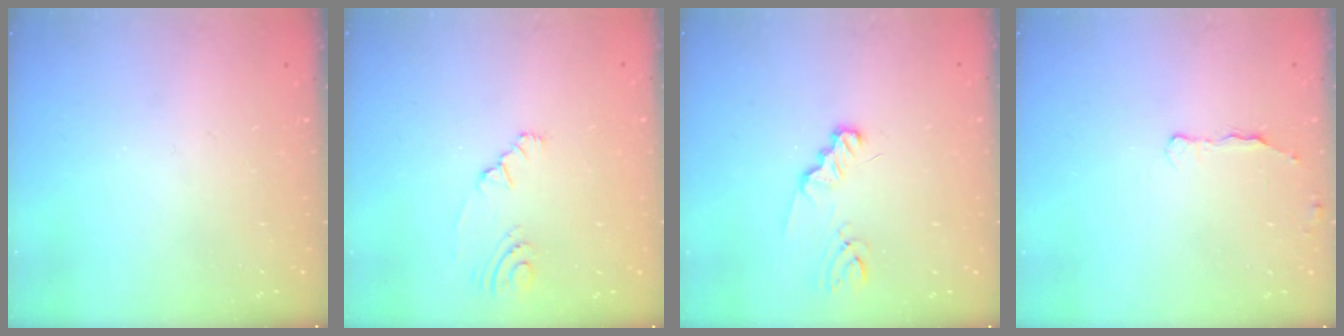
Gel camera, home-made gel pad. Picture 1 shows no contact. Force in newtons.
{"total": 5.6, "press": 3.4, "slide": 4.5}
{"total": 2.4, "press": 2.4, "slide": 0.3}
{"total": 5.2, "press": 3.7, "slide": 3.5}